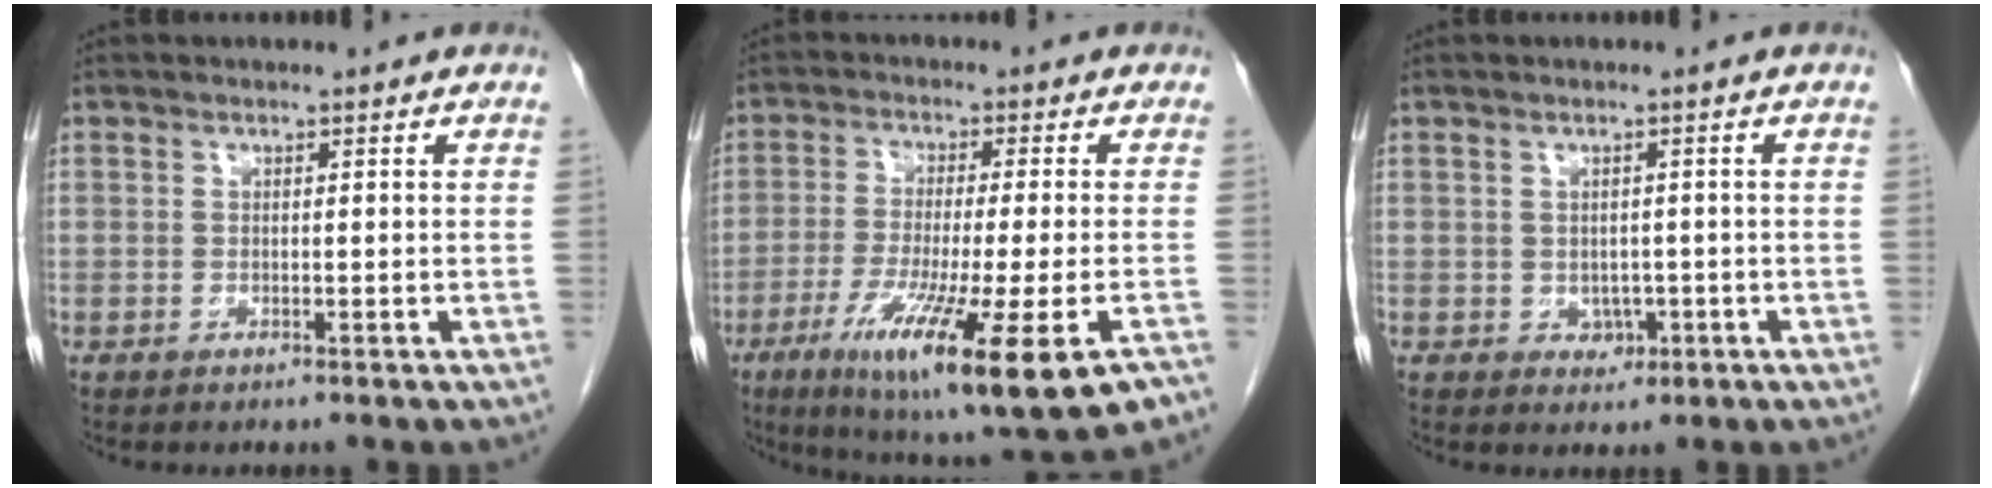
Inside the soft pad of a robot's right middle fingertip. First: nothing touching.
{"total": 17.6, "force": [-8.6, 0.8, 15.4], "torque": [-0.231, -0.057, -0.137]}
{"total": 2.2, "force": [-0.6, 1.8, 1.1], "torque": [-0.013, 0.003, -0.001]}